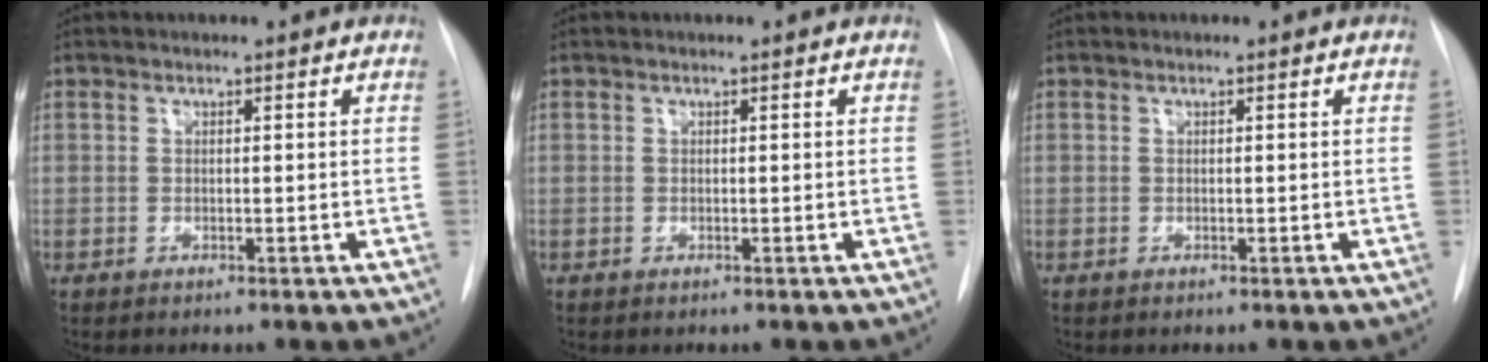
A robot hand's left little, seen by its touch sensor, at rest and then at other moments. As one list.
[{"total": 0.0}, {"total": 0.0}]